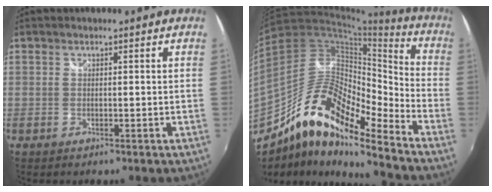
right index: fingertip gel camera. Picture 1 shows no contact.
{"total": 17.0, "force": [-11.9, 4.3, 11.3], "torque": [-0.203, 0.003, -0.237]}